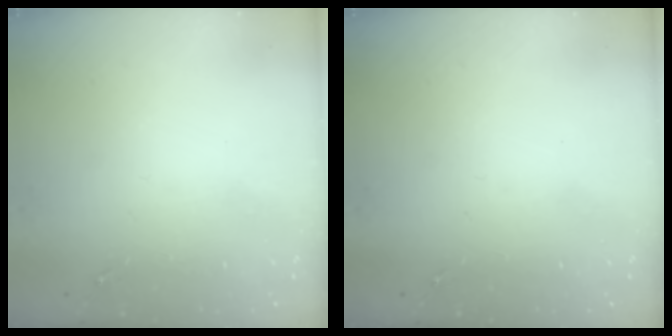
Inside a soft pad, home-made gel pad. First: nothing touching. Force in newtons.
{"total": 0.0}